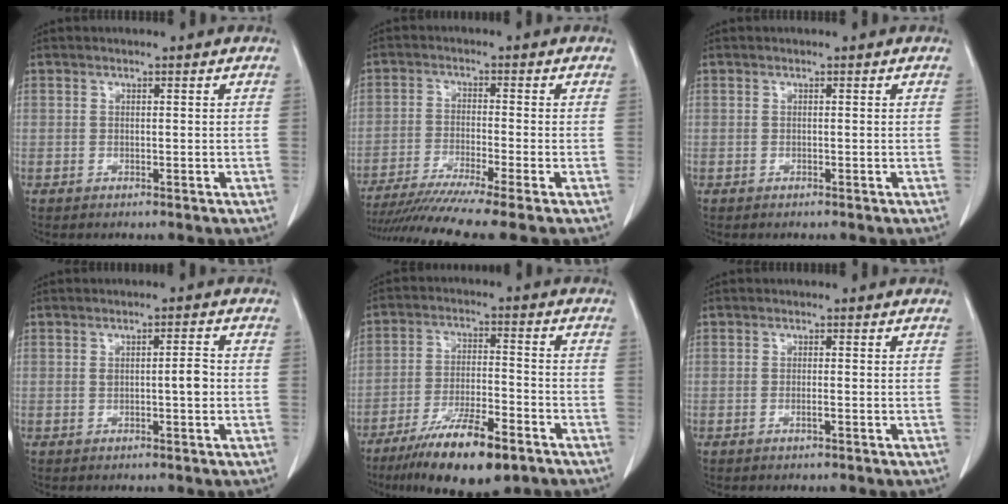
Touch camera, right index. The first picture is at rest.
{"total": 10.8, "force": [-8.9, -1.7, 6.0], "torque": [-0.083, -0.030, -0.144]}
{"total": 0.0}
{"total": 2.9, "force": [-0.2, 0.6, 2.9], "torque": [-0.048, 0.003, -0.001]}
{"total": 13.5, "force": [-9.0, 2.8, 9.7], "torque": [-0.171, -0.023, -0.153]}
{"total": 0.9, "force": [-0.4, 0.0, 0.8], "torque": [-0.019, -0.001, -0.006]}